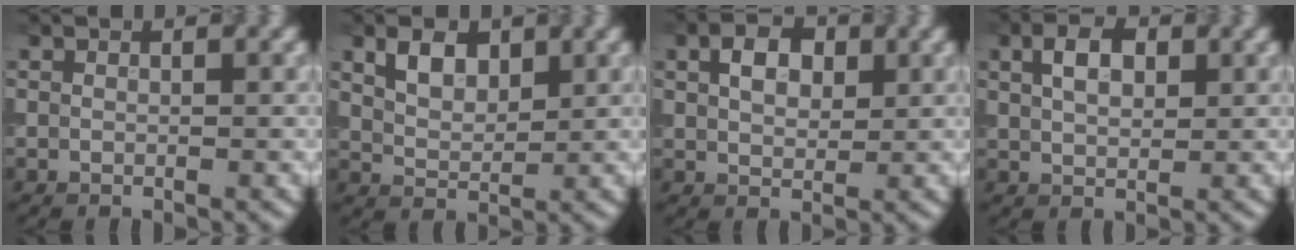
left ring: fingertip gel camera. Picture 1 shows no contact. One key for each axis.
{"total": 3.1, "fx": 1.6, "fy": 1.8, "fz": 1.9, "tx": -0.038, "ty": 0.002, "tz": 0.031}
{"total": 3.3, "fx": 1.0, "fy": 2.2, "fz": 2.2, "tx": -0.042, "ty": 0.006, "tz": 0.016}
{"total": 3.3, "fx": 1.2, "fy": 1.9, "fz": 2.4, "tx": -0.046, "ty": 0.007, "tz": 0.020}